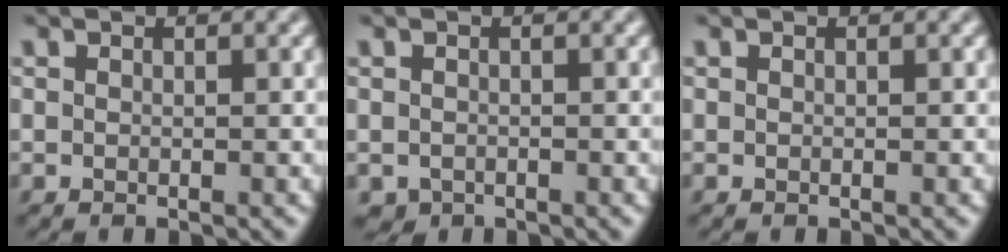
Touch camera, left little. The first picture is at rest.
{"total": 0.8, "force": [-0.5, 0.7, 0.1], "torque": [-0.002, 0.002, -0.010]}
{"total": 0.0}